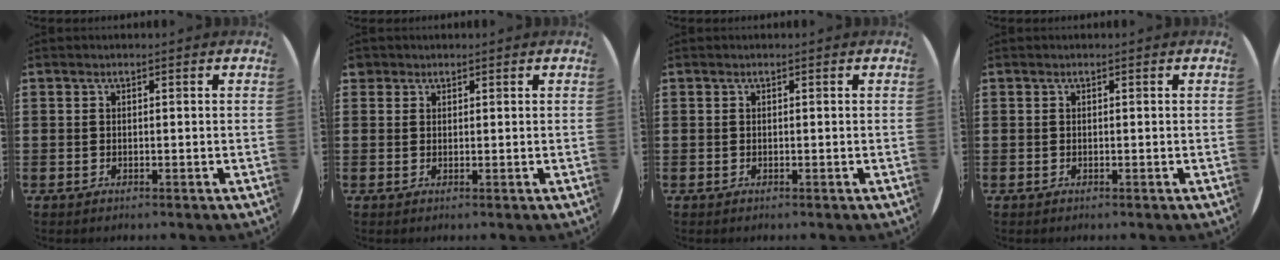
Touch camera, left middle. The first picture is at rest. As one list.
[{"total": 1.1, "force": [0.9, 0.5, 0.0], "torque": [-0.001, 0.003, 0.019]}, {"total": 0.0}, {"total": 0.0}]